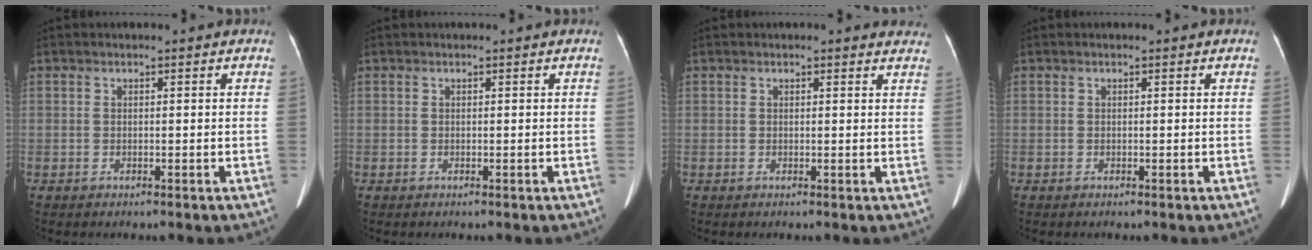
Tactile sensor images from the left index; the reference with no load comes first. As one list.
[{"total": 0.0}, {"total": 2.9, "force": [2.7, 0.9, 0.5], "torque": [0.000, -0.006, 0.007]}, {"total": 0.0}]